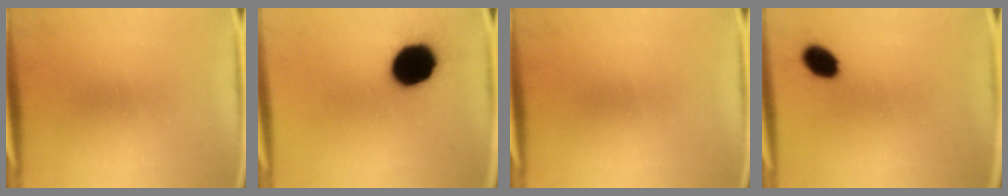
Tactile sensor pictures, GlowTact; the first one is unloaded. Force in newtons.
{"total": 15.0}
{"total": 0.0}
{"total": 5.5}